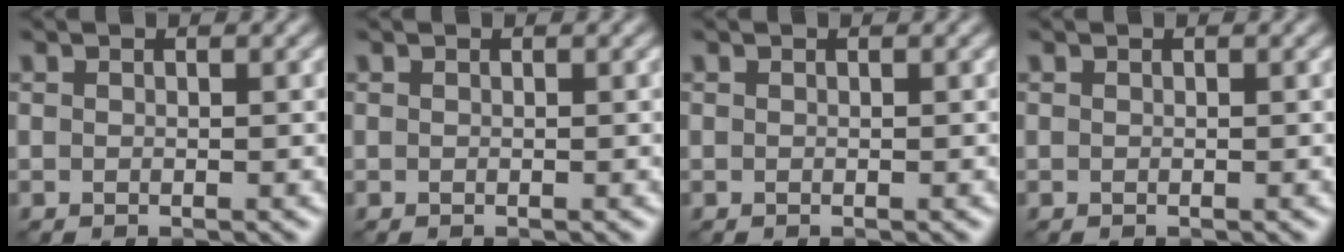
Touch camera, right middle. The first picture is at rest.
{"total": 0.0}
{"total": 0.0}
{"total": 0.0}